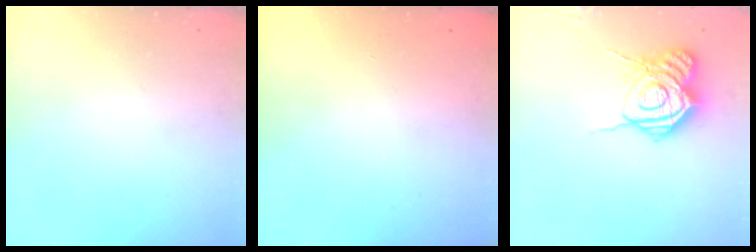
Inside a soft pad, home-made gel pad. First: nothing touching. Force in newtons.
{"total": 2.3, "press": 2.2, "slide": 0.7}
{"total": 15.5, "press": 15.5, "slide": 1.1}